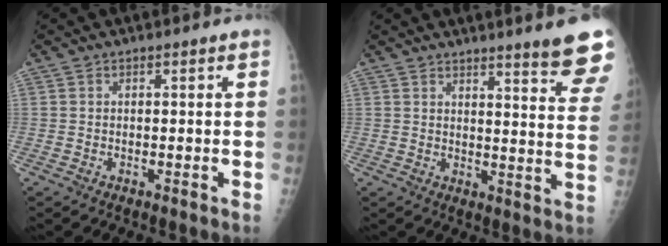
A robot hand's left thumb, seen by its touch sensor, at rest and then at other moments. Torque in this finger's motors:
{"motor_torque": [0.22, 0.11, -0.15, -0.11, 0.15]}